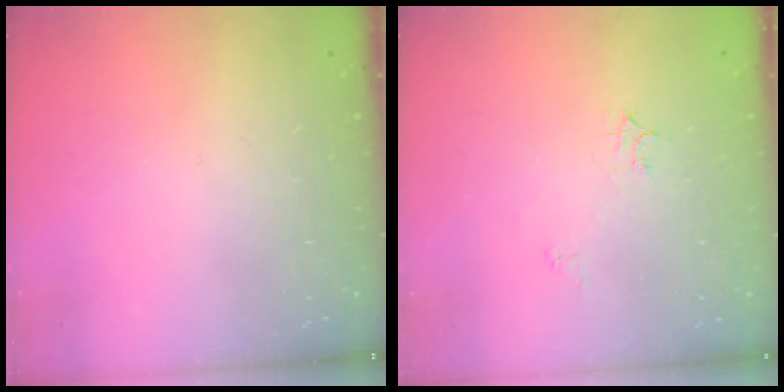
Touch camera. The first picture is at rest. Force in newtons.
{"total": 5.8, "press": 5.8, "slide": 0.5}